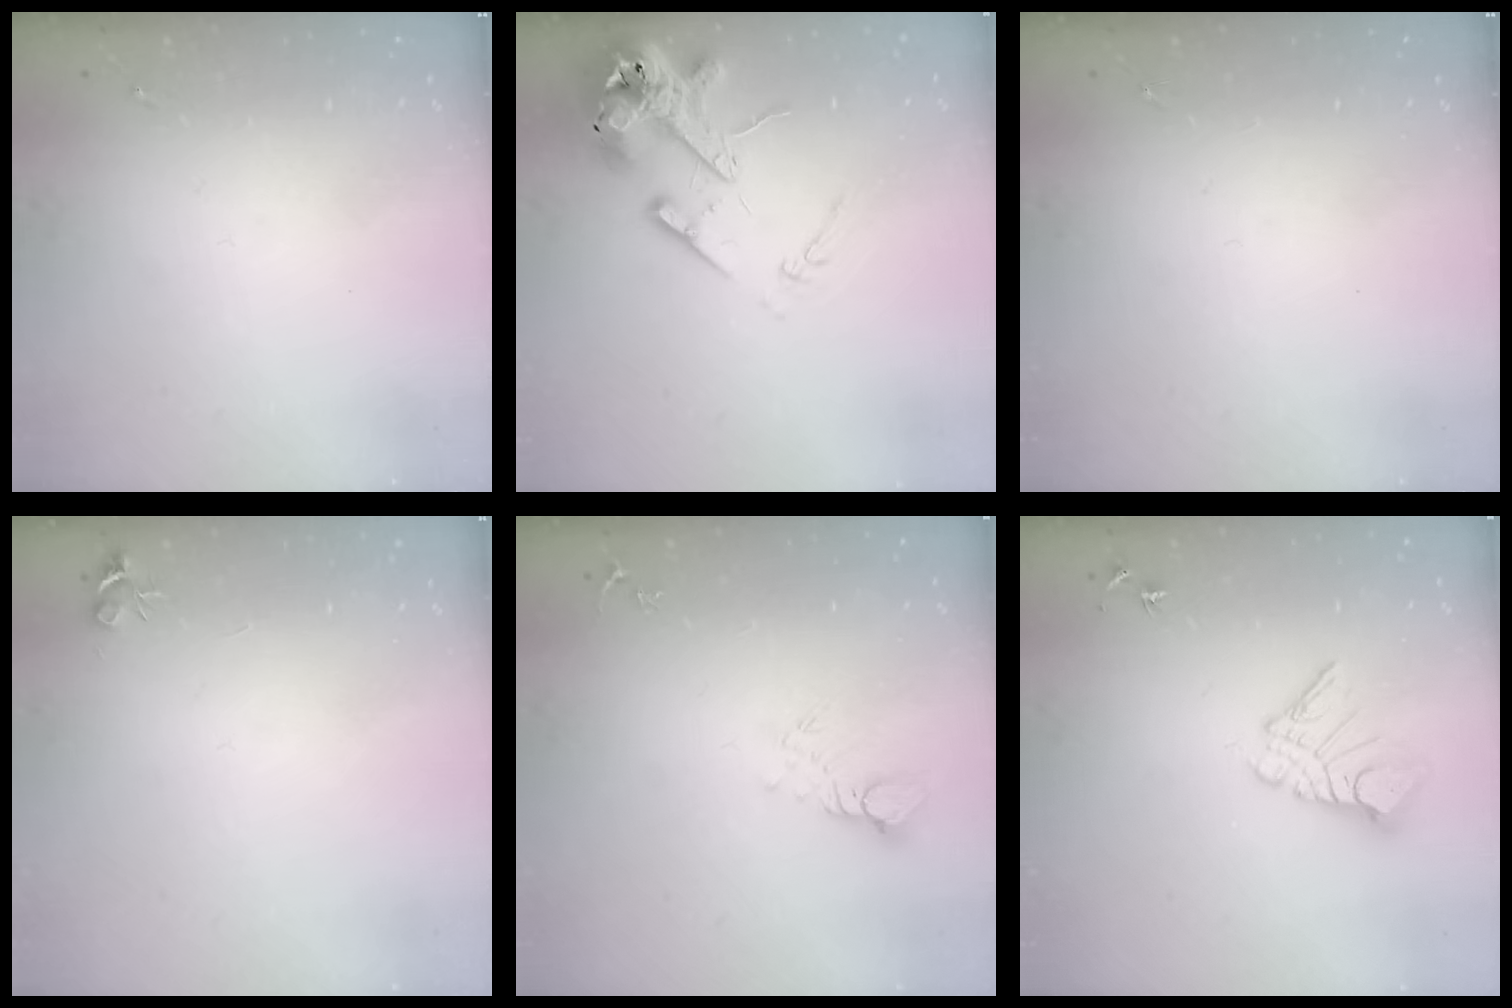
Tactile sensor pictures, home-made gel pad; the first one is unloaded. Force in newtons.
{"total": 16.3, "press": 16.0, "slide": 2.6}
{"total": 0.0}
{"total": 4.7, "press": 4.7, "slide": 0.6}
{"total": 6.7, "press": 6.7, "slide": 0.4}
{"total": 10.6, "press": 10.5, "slide": 1.1}